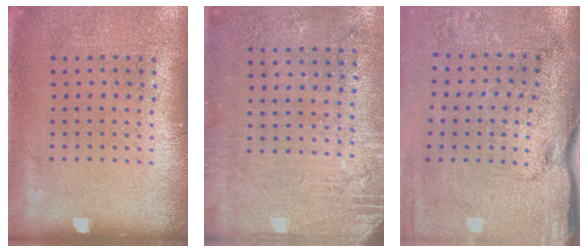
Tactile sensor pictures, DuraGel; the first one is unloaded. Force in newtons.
{"total": 2.8, "press": 2.4, "slide": 1.5}
{"total": 4.6, "press": 3.8, "slide": 2.5}